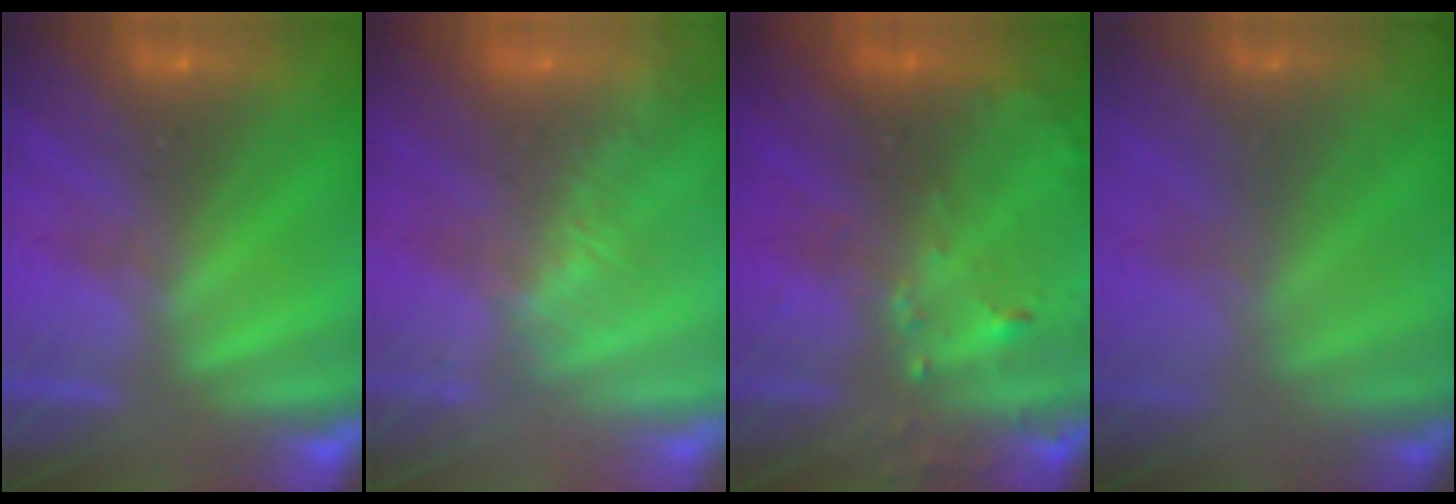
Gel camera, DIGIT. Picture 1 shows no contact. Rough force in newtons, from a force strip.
{"total": 3.1}
{"total": 7.0}
{"total": 10.7}